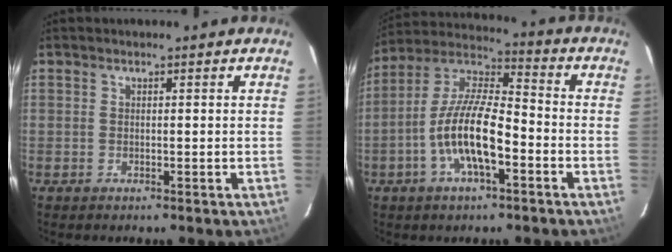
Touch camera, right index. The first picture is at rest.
{"total": 13.4, "force": [-4.8, 4.1, 11.8], "torque": [-0.239, 0.001, -0.094]}